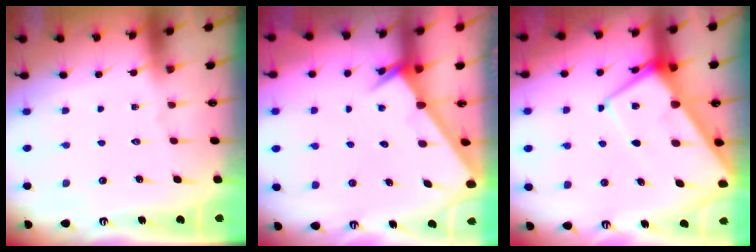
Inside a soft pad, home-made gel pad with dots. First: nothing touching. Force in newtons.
{"total": 2.3, "press": 2.3, "slide": 0.2}
{"total": 10.4, "press": 10.3, "slide": 1.0}